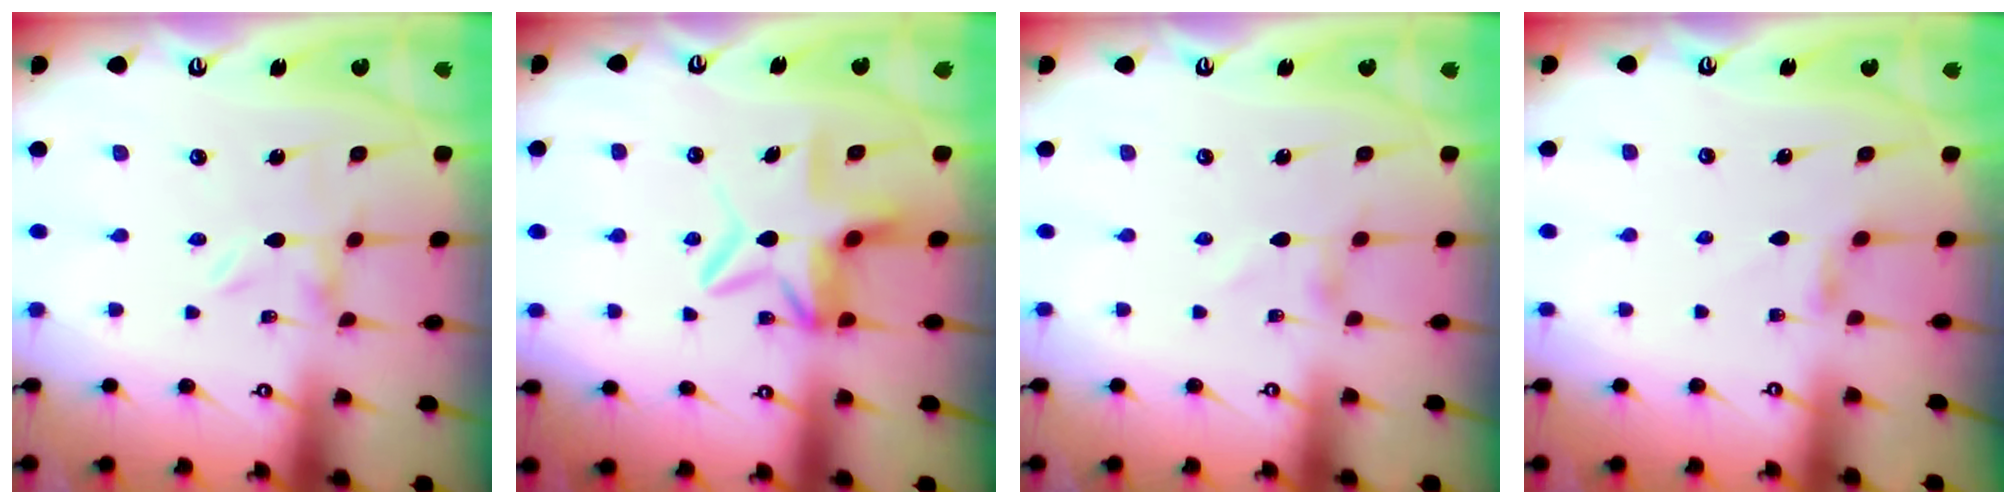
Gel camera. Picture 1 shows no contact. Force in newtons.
{"total": 8.6, "press": 8.5, "slide": 1.0}
{"total": 0.8, "press": 0.7, "slide": 0.2}
{"total": 2.9, "press": 2.9, "slide": 0.5}